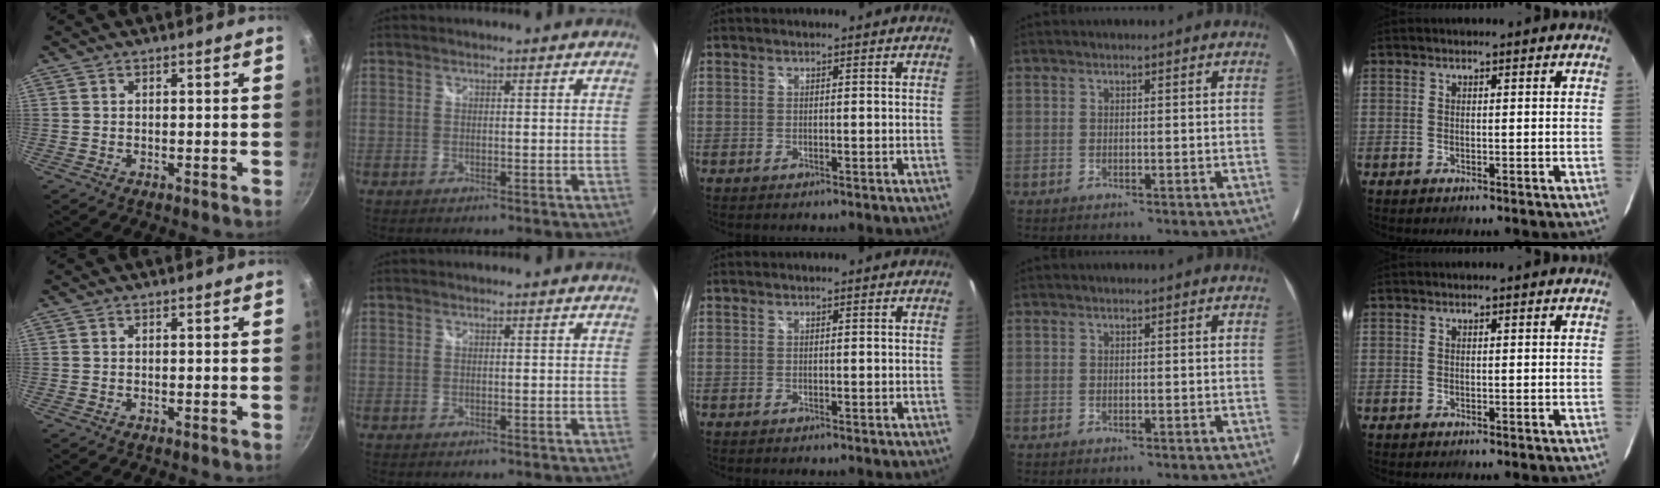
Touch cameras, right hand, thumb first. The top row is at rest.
{}